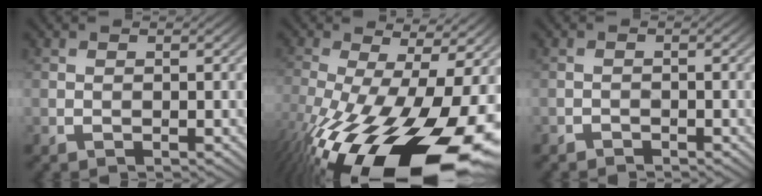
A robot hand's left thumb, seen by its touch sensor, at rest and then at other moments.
{"total": 20.4, "force": [-9.3, 7.6, 16.4], "torque": [-0.311, -0.052, -0.143]}
{"total": 0.6, "force": [-0.6, 0.0, -0.2], "torque": [0.005, 0.002, -0.012]}